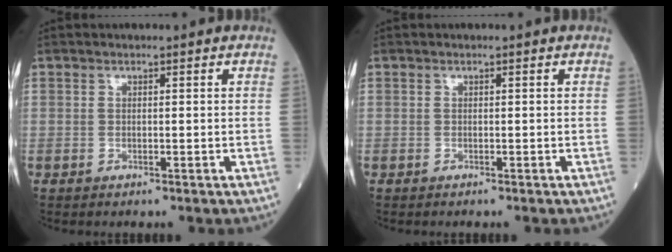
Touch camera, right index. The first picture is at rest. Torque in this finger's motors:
{"motor_torque": [-0.06, -0.02, -0.04, -0.01]}